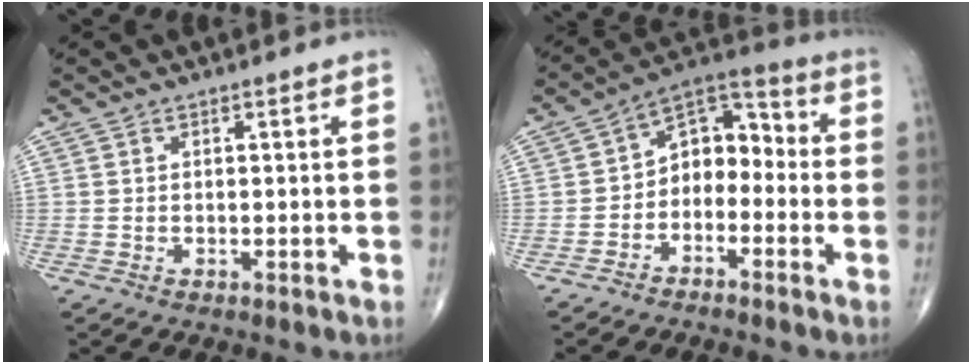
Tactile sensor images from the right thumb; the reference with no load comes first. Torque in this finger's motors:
{"motor_torque": [-0.21, 0.45, 0.04, -0.22, 0.13]}